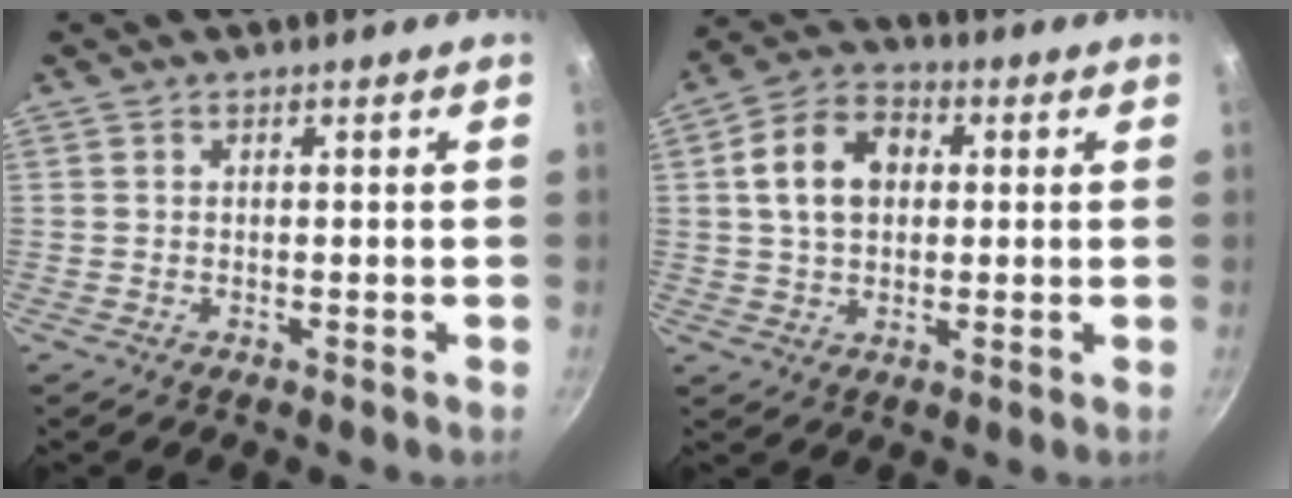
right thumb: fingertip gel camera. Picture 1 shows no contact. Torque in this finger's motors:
{"motor_torque": [-0.84, 1.17, 0.02, 0.10, 0.33]}